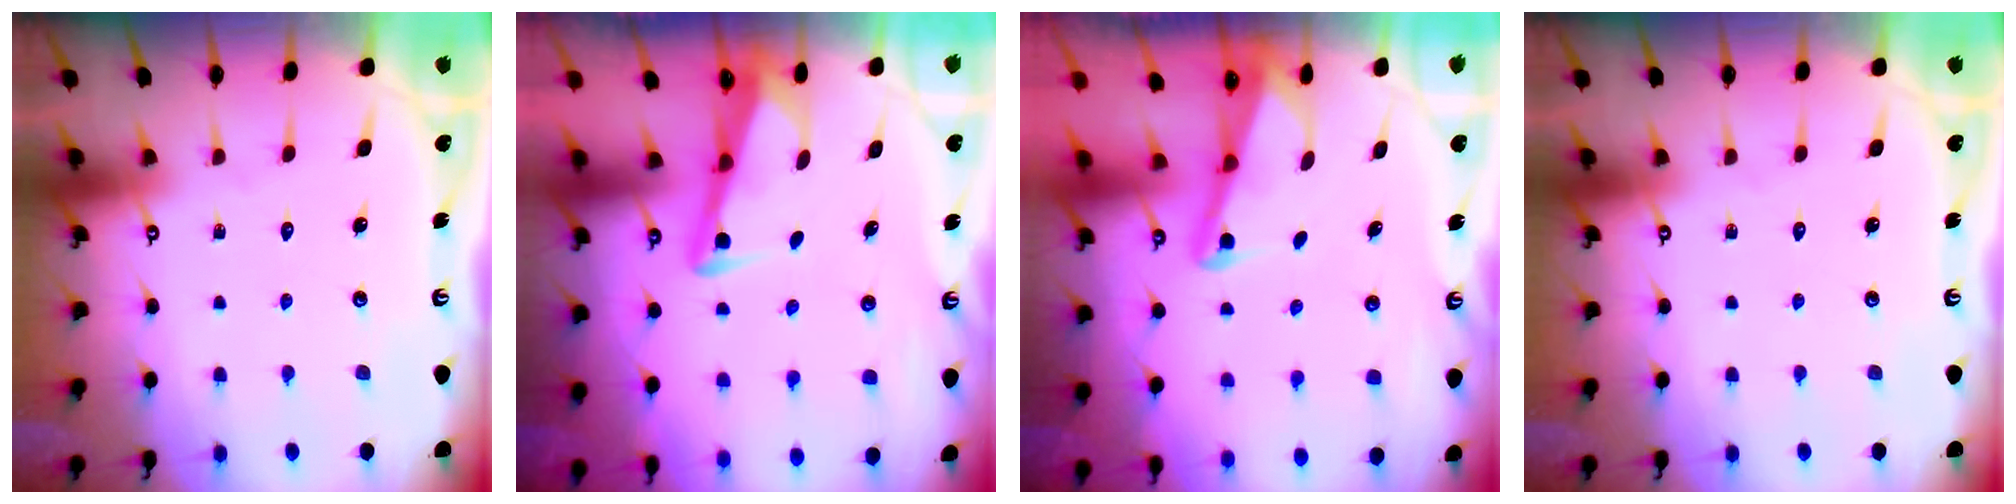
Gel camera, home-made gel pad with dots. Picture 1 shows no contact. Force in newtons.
{"total": 3.3, "press": 3.3, "slide": 0.4}
{"total": 2.1, "press": 2.0, "slide": 0.3}
{"total": 0.0}